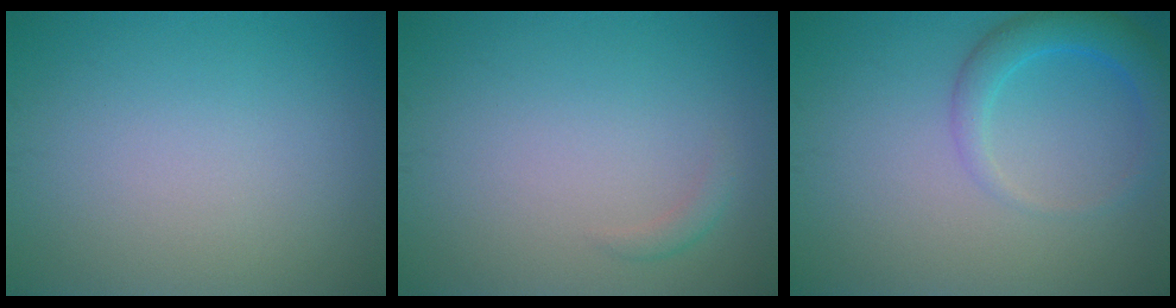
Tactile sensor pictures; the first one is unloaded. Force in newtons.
{"total": 0.9, "press": 0.9, "slide": 0.0}
{"total": 3.2, "press": 3.2, "slide": 0.3}